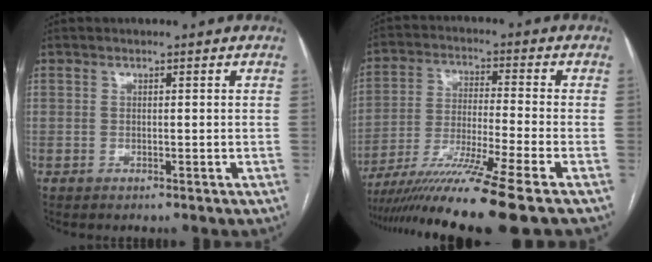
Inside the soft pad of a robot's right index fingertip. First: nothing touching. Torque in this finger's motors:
{"motor_torque": [1.08, -1.06, 0.85, 0.21]}